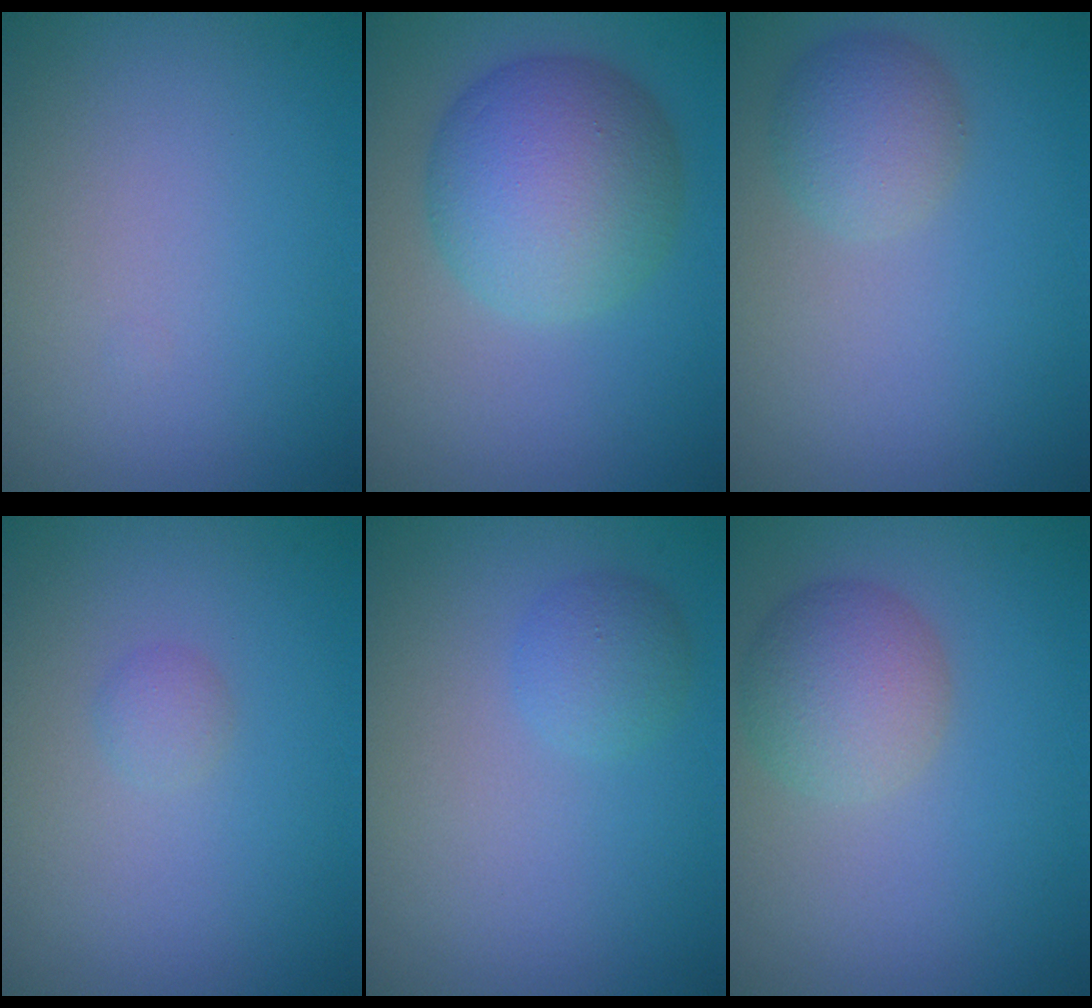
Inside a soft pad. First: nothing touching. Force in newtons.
{"total": 8.0, "press": 8.0, "slide": 0.2}
{"total": 2.9, "press": 2.9, "slide": 0.0}
{"total": 0.9, "press": 0.9, "slide": 0.0}
{"total": 1.9, "press": 1.9, "slide": 0.1}
{"total": 3.9, "press": 3.8, "slide": 0.2}